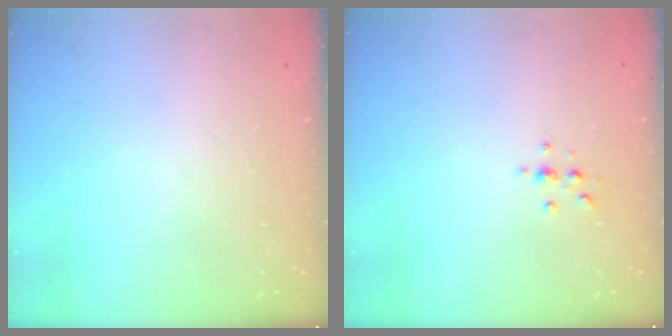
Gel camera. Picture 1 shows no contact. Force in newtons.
{"total": 2.2, "press": 2.1, "slide": 0.2}